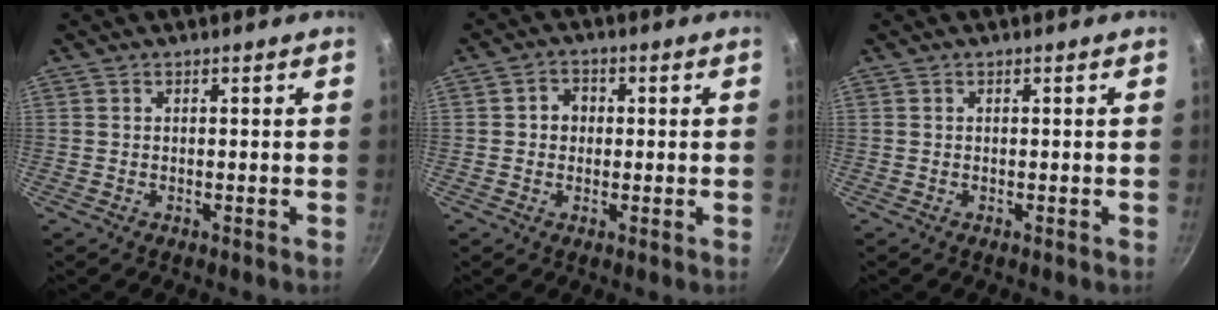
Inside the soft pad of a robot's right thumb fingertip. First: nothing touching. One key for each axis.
{"total": 3.5, "fx": 0.2, "fy": 3.1, "fz": 1.6, "tx": -0.005, "ty": 0.006, "tz": -0.002}
{"total": 0.0}